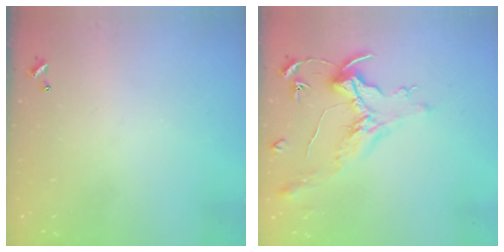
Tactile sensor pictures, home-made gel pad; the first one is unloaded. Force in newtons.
{"total": 1.6, "press": 1.4, "slide": 0.7}